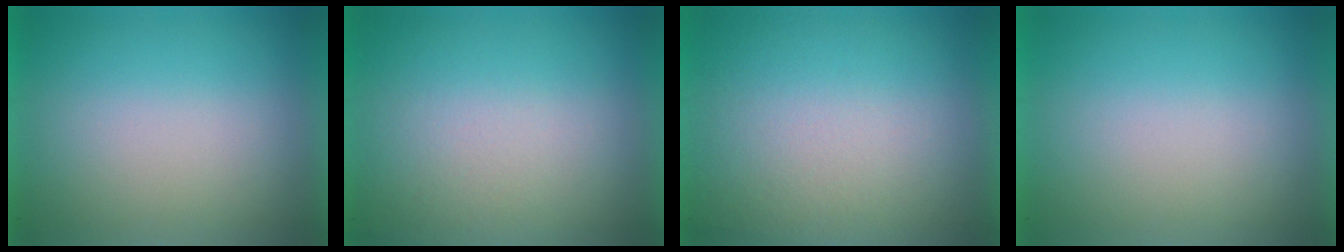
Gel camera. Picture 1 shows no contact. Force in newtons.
{"total": 2.7}
{"total": 3.6}
{"total": 0.0}